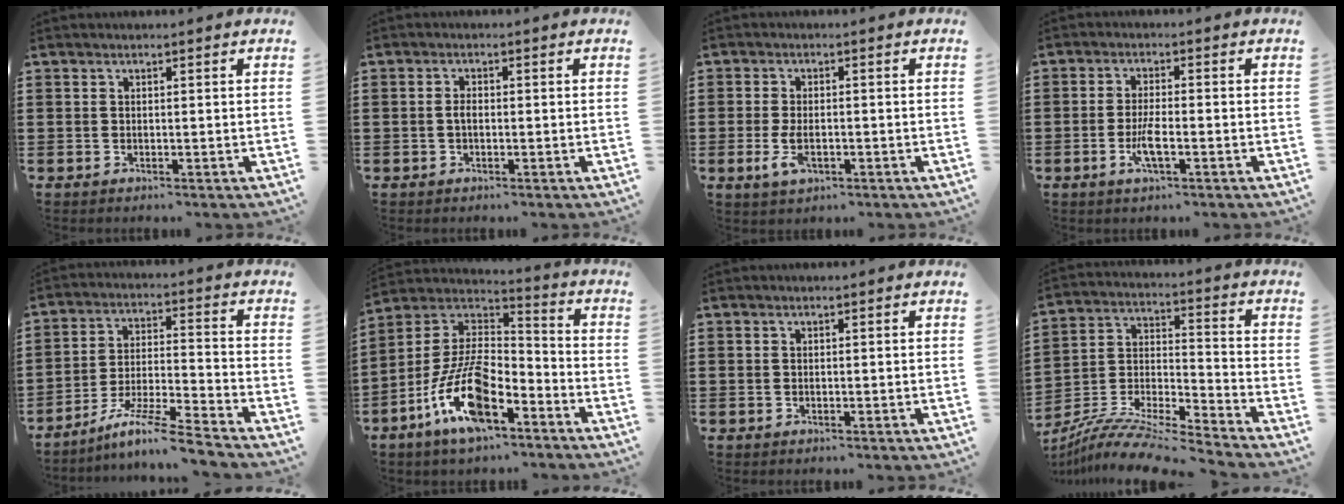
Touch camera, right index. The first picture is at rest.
{"total": 1.5, "force": [-0.3, 0.7, 1.3], "torque": [-0.025, 0.001, -0.005]}
{"total": 3.7, "force": [-1.1, 1.9, 3.0], "torque": [-0.076, -0.007, -0.025]}
{"total": 4.2, "force": [-1.5, 0.9, 3.8], "torque": [-0.077, -0.003, -0.031]}
{"total": 8.8, "force": [-7.3, -0.2, 4.8], "torque": [-0.099, -0.005, -0.147]}
{"total": 13.9, "force": [-7.4, 5.4, 10.5], "torque": [-0.232, 0.005, -0.144]}
{"total": 0.0}
{"total": 9.3, "force": [-8.6, 0.4, 3.4], "torque": [-0.074, -0.001, -0.177]}